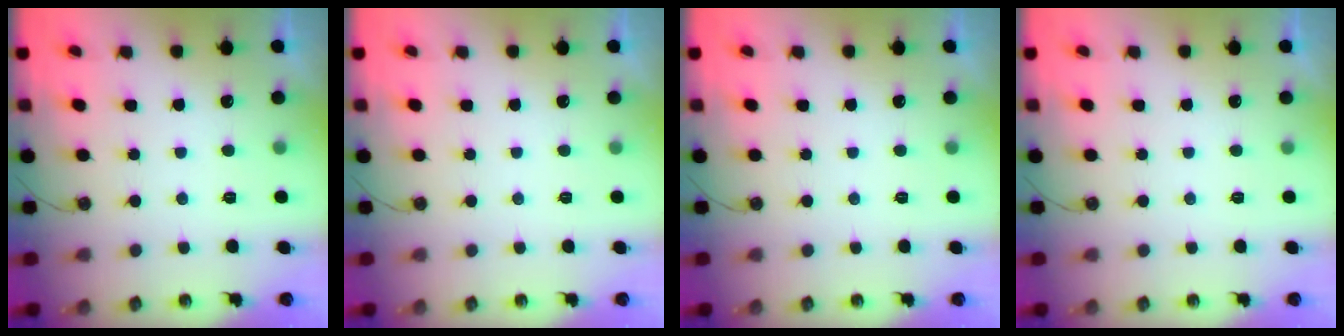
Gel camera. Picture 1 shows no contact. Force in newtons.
{"total": 0.0}
{"total": 0.0}
{"total": 0.0}